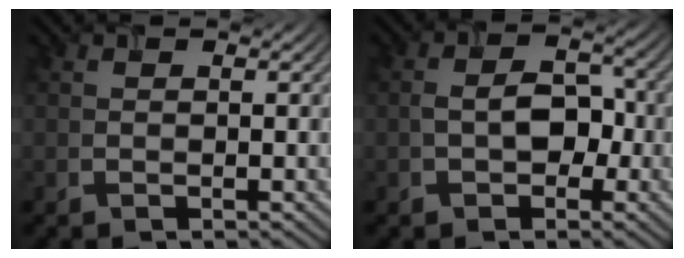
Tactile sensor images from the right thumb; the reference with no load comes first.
{"total": 4.5, "force": [-0.9, 3.1, 3.1], "torque": [-0.039, -0.001, -0.020]}